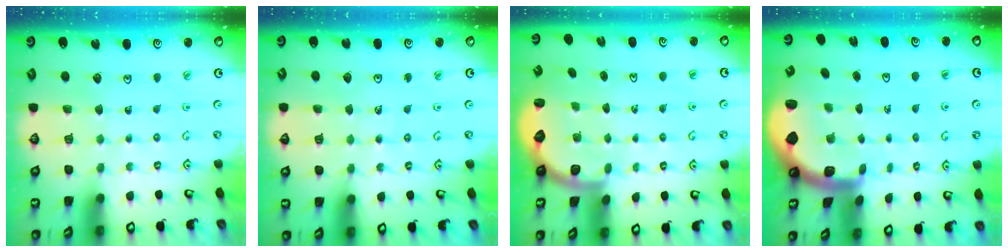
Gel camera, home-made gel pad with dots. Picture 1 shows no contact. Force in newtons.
{"total": 4.3, "press": 4.3, "slide": 0.7}
{"total": 2.5, "press": 2.1, "slide": 1.3}
{"total": 2.6, "press": 2.6, "slide": 0.6}